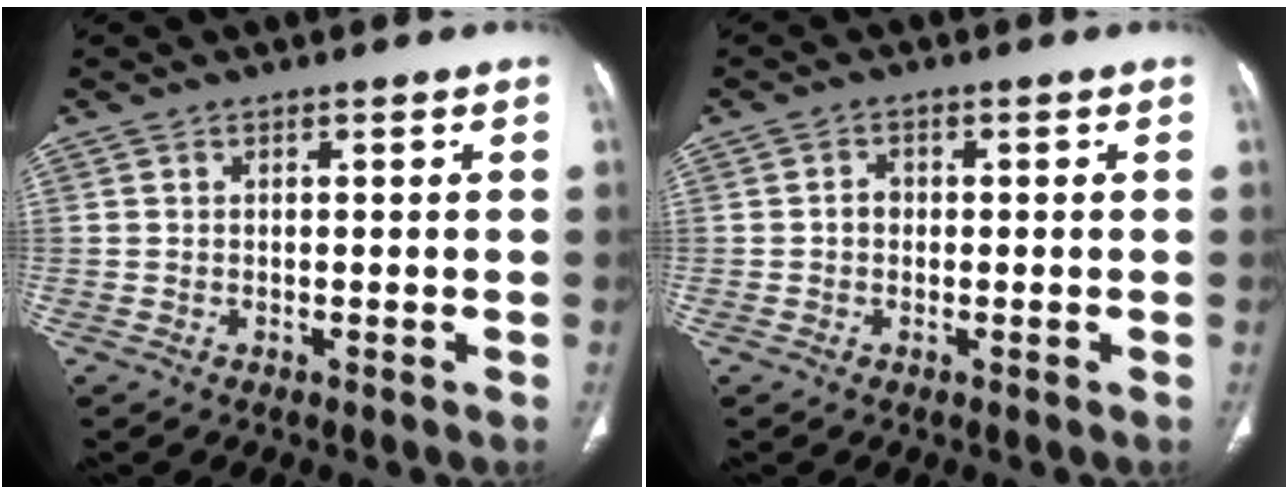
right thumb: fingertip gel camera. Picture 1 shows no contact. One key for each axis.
{"total": 1.6, "fx": -0.2, "fy": 1.3, "fz": 0.8, "tx": -0.006, "ty": 0.007, "tz": -0.006}